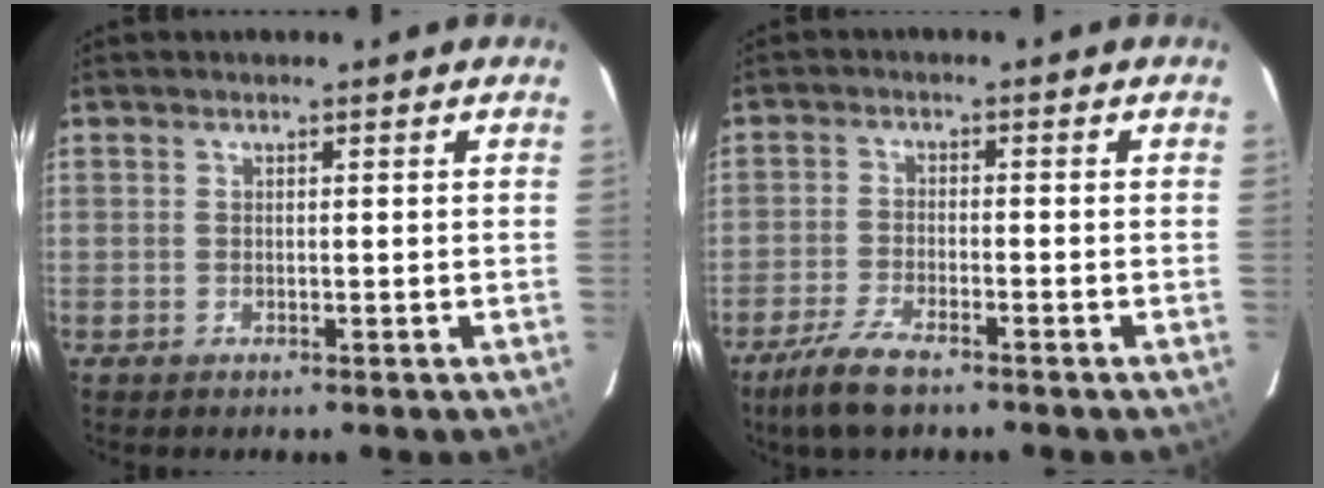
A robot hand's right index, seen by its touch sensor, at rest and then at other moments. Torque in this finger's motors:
{"motor_torque": [0.56, -0.84, 0.27, 0.08]}